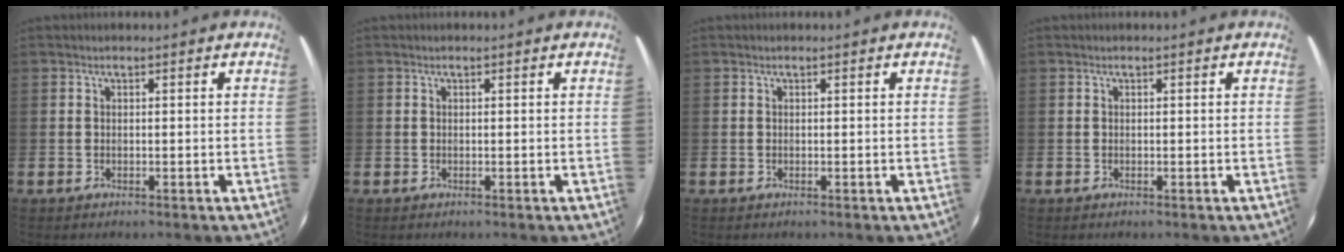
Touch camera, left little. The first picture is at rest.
{"total": 0.0}
{"total": 0.0}
{"total": 0.0}